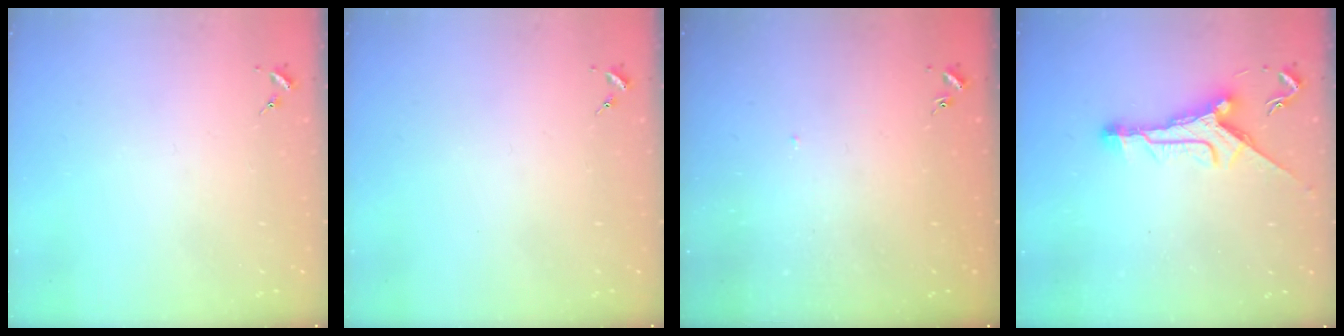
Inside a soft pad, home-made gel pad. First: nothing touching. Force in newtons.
{"total": 0.0}
{"total": 1.2, "press": 1.2, "slide": 0.1}
{"total": 10.9, "press": 10.9, "slide": 0.7}